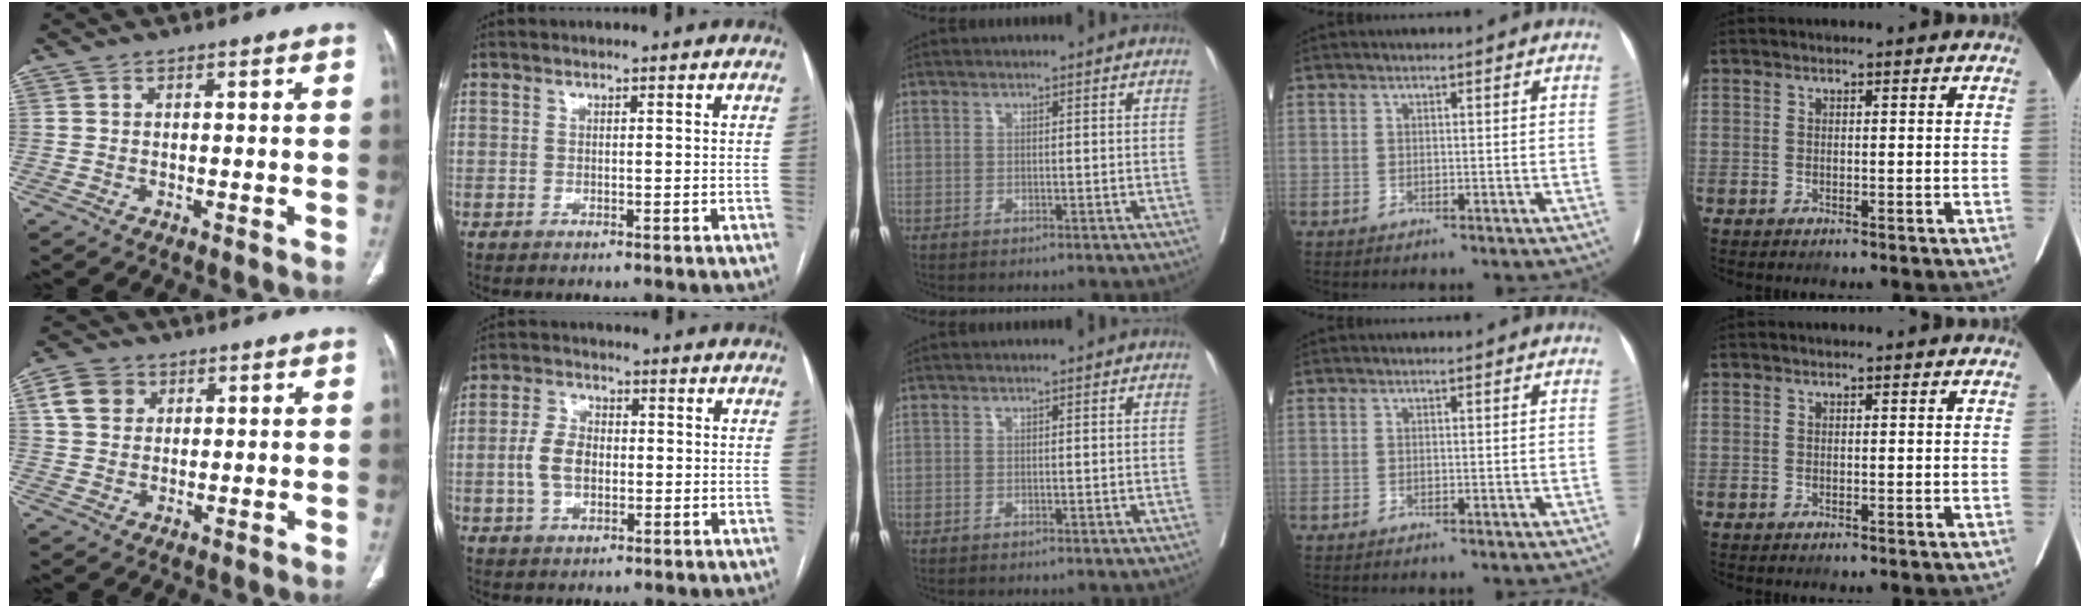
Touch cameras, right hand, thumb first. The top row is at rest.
{"thumb": {"total": 6.0, "force": [2.2, 4.9, 2.7], "torque": [-0.030, 0.001, 0.039]}, "index": {"total": 6.1, "force": [-0.6, 3.9, 4.7], "torque": [-0.106, 0.014, -0.010]}}